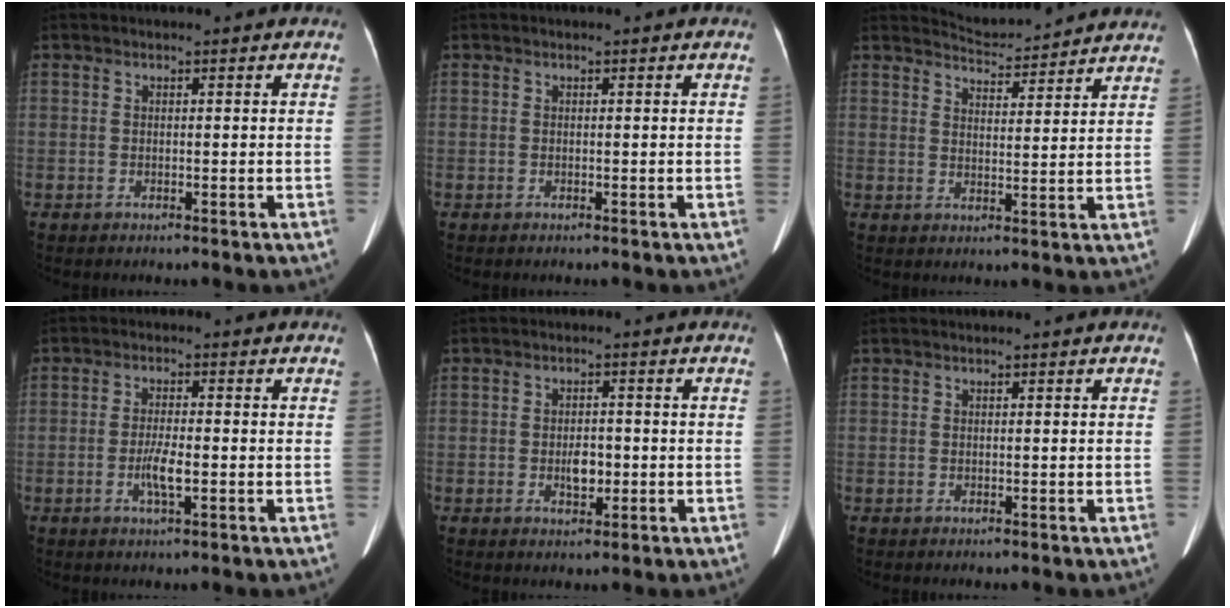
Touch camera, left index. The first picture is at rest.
{"total": 0.0}
{"total": 8.1, "force": [8.0, 0.4, 0.4], "torque": [-0.015, 0.011, 0.105]}
{"total": 3.5, "force": [-1.1, 0.5, 3.3], "torque": [-0.067, -0.004, -0.020]}
{"total": 2.9, "force": [-0.7, 1.6, 2.3], "torque": [-0.039, 0.000, -0.008]}
{"total": 0.0}